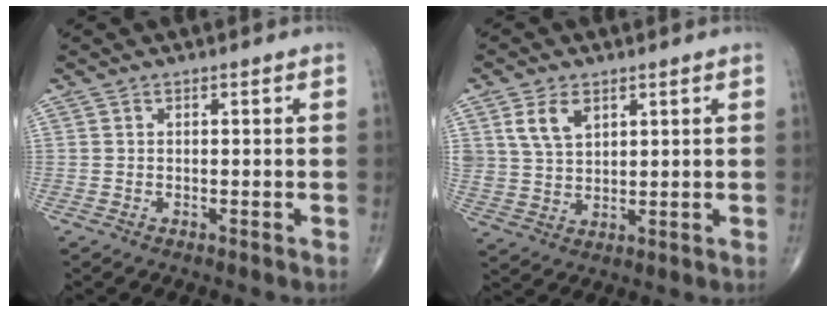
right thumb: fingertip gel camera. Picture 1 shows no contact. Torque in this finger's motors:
{"motor_torque": [0.12, 0.09, 0.50, 0.54, 0.06]}